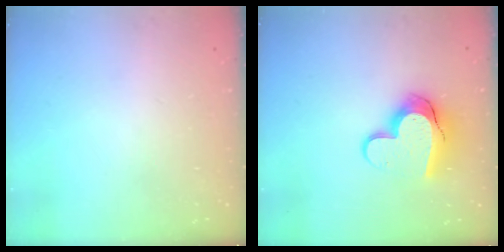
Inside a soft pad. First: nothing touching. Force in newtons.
{"total": 12.4, "press": 12.3, "slide": 1.1}